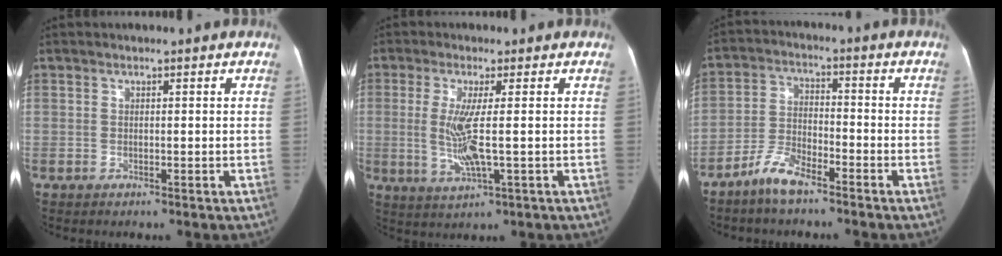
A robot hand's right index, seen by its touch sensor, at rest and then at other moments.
{"total": 6.6, "force": [-0.2, 0.5, 6.6], "torque": [-0.141, -0.013, -0.004]}
{"total": 6.5, "force": [-5.0, 2.2, 3.5], "torque": [-0.081, 0.000, -0.100]}